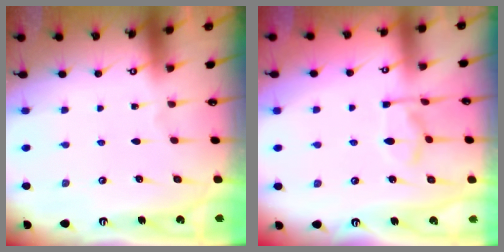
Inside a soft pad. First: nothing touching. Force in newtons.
{"total": 3.4, "press": 3.3, "slide": 1.0}